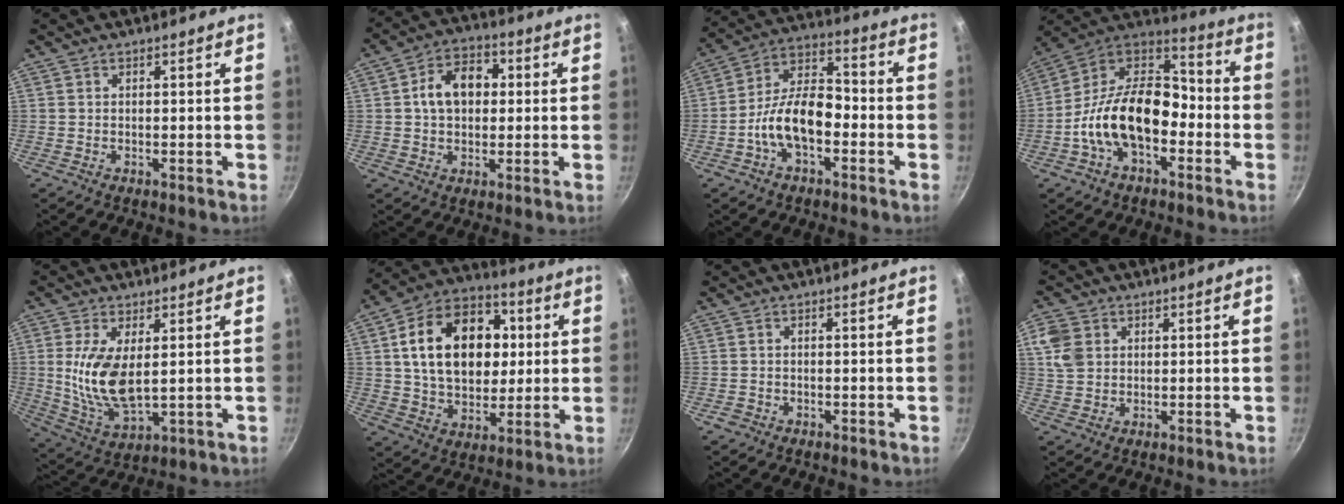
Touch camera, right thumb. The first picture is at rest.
{"total": 10.2, "force": [1.4, 7.3, 7.0], "torque": [-0.083, 0.020, 0.010]}
{"total": 12.8, "force": [-3.9, 7.1, 9.9], "torque": [-0.152, 0.054, -0.082]}
{"total": 19.9, "force": [-5.3, 12.2, 14.7], "torque": [-0.228, 0.062, -0.114]}
{"total": 12.0, "force": [1.6, 5.6, 10.5], "torque": [-0.209, -0.018, 0.039]}
{"total": 21.9, "force": [3.6, 15.5, 15.0], "torque": [-0.213, 0.020, 0.052]}
{"total": 1.4, "force": [-0.8, 1.1, 0.4], "torque": [-0.010, 0.005, -0.009]}
{"total": 6.3, "force": [1.8, 5.0, 3.4], "torque": [-0.053, 0.002, 0.034]}